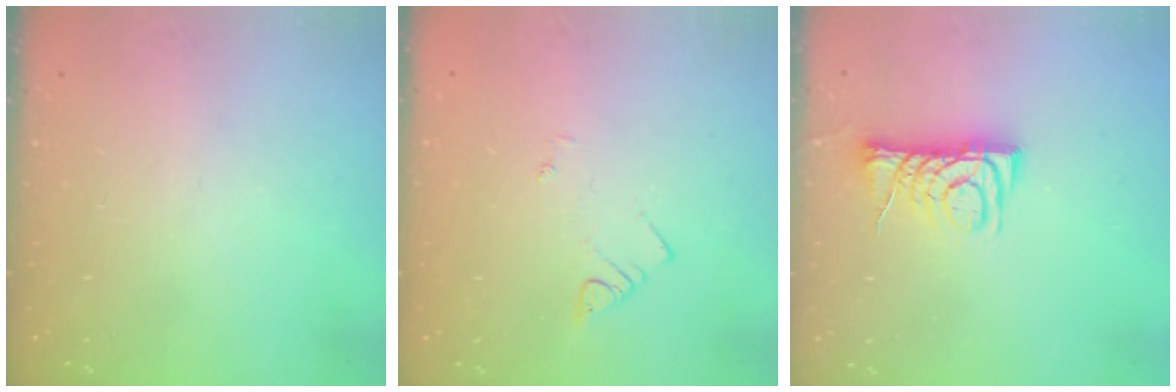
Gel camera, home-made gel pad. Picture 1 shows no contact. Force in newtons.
{"total": 2.1, "press": 2.1, "slide": 0.4}
{"total": 8.8, "press": 8.8, "slide": 0.7}